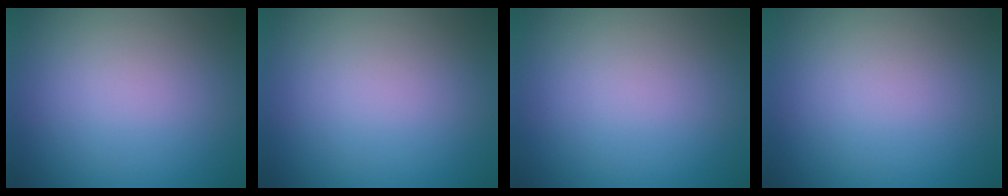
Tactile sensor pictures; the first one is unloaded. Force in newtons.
{"total": 0.0}
{"total": 0.0}
{"total": 0.0}